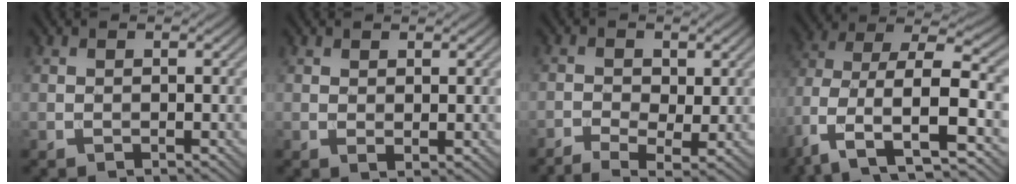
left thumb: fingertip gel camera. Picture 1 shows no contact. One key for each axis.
{"total": 1.0, "fx": 0.5, "fy": 0.3, "fz": 0.8, "tx": -0.015, "ty": -0.003, "tz": 0.011}
{"total": 3.6, "fx": -1.4, "fy": 1.6, "fz": 2.8, "tx": -0.061, "ty": -0.006, "tz": -0.030}
{"total": 12.6, "fx": -2.2, "fy": 6.9, "fz": 10.4, "tx": -0.234, "ty": -0.009, "tz": -0.045}